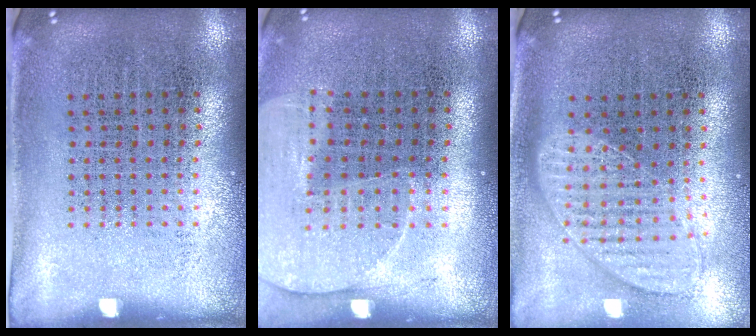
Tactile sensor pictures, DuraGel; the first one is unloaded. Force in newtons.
{"total": 1.3, "press": 1.2, "slide": 0.4}
{"total": 1.1, "press": 1.1, "slide": 0.2}